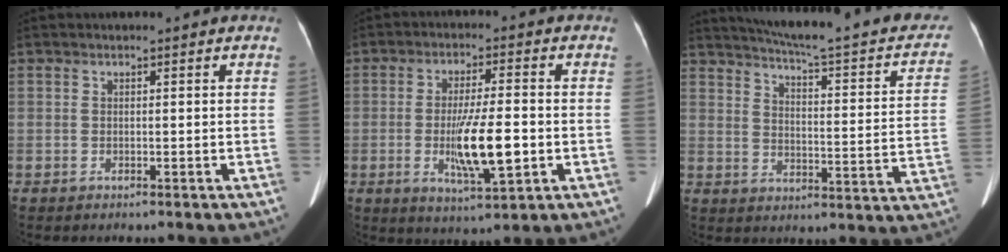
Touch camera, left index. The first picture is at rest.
{"total": 9.6, "force": [-2.3, 1.4, 9.3], "torque": [-0.171, -0.018, -0.036]}
{"total": 24.7, "force": [20.8, 3.5, 12.9], "torque": [-0.179, -0.027, 0.251]}